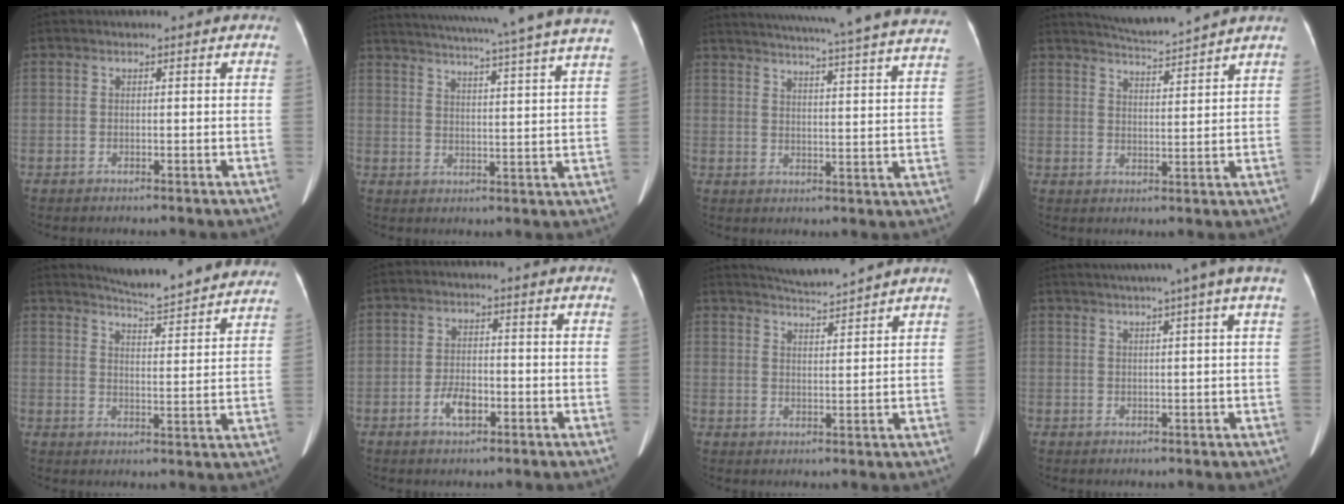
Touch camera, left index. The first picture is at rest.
{"total": 28.0, "force": [25.1, -1.2, 12.3], "torque": [-0.205, -0.043, 0.317]}
{"total": 30.8, "force": [28.3, 0.0, 12.0], "torque": [-0.192, -0.065, 0.339]}
{"total": 7.4, "force": [7.0, -1.3, 2.0], "torque": [-0.045, 0.001, 0.116]}
{"total": 16.8, "force": [15.9, 0.8, 5.3], "torque": [-0.077, -0.035, 0.194]}
{"total": 3.9, "force": [-1.9, 1.8, 3.0], "torque": [-0.058, 0.003, -0.034]}
{"total": 5.9, "force": [5.5, -1.4, 1.3], "torque": [-0.030, -0.002, 0.093]}
{"total": 9.3, "force": [6.8, -1.8, 6.2], "torque": [-0.089, 0.022, 0.075]}